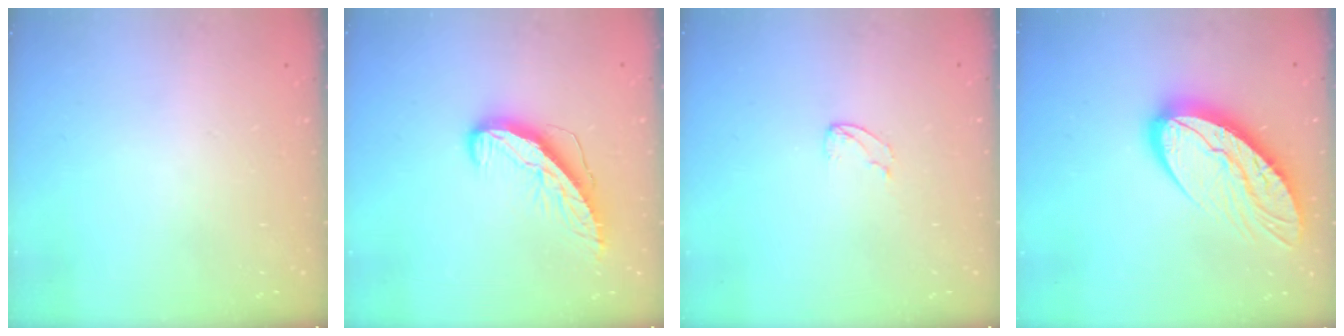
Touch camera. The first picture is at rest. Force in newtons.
{"total": 9.5, "press": 9.5, "slide": 0.5}
{"total": 2.5, "press": 2.5, "slide": 0.2}
{"total": 14.5, "press": 14.5, "slide": 1.3}